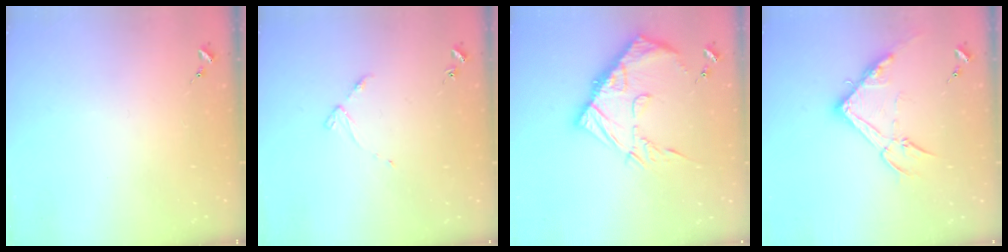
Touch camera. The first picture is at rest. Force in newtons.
{"total": 3.3, "press": 3.3, "slide": 0.4}
{"total": 16.8, "press": 16.7, "slide": 1.7}
{"total": 15.6, "press": 15.6, "slide": 0.6}